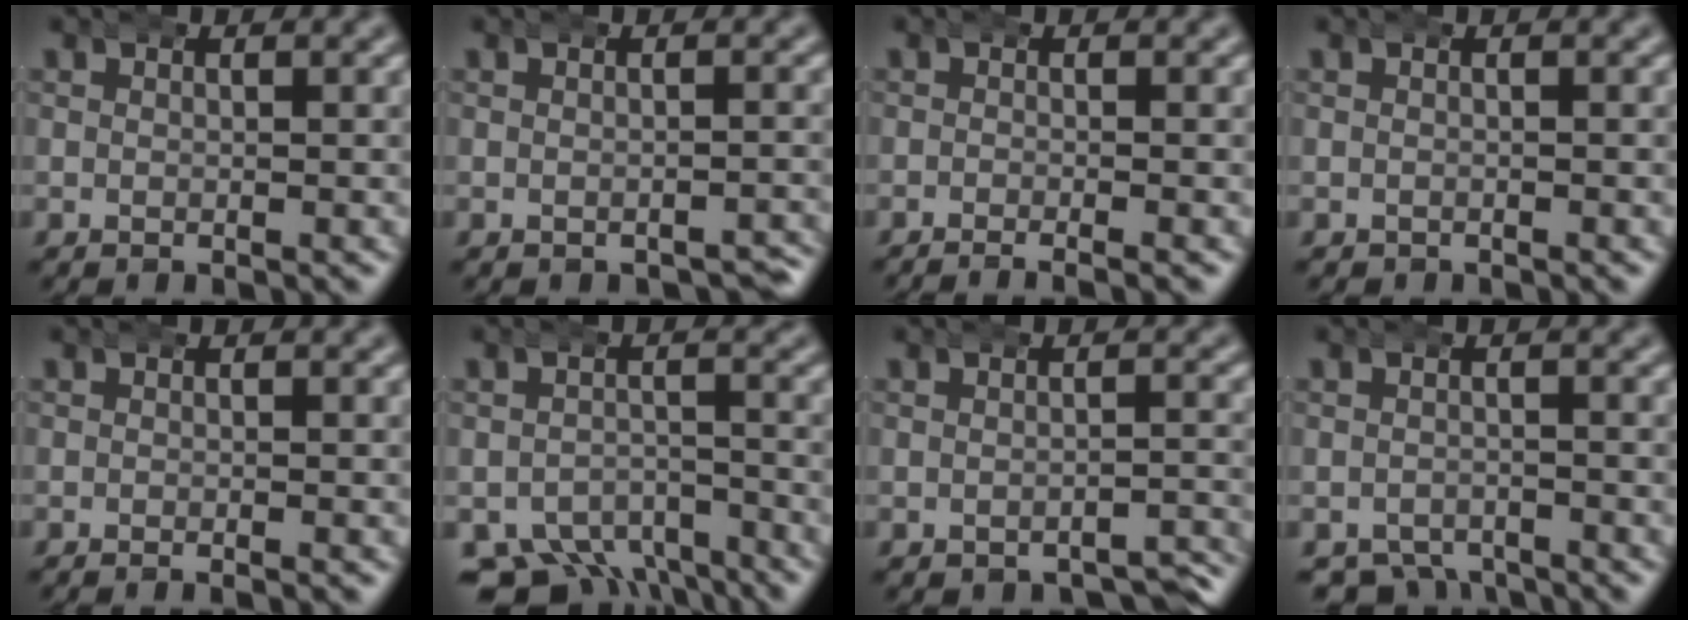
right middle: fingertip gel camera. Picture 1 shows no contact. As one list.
[{"total": 1.5, "force": [-1.3, 0.5, 0.3], "torque": [-0.001, 0.000, -0.020]}, {"total": 2.4, "force": [-2.3, 0.1, 0.8], "torque": [-0.005, -0.002, -0.040]}, {"total": 0.5, "force": [-0.4, 0.2, -0.2], "torque": [0.000, -0.007, 0.000]}, {"total": 0.8, "force": [-0.7, -0.1, 0.3], "torque": [-0.003, 0.000, -0.012]}, {"total": 7.7, "force": [-5.4, 4.7, 2.8], "torque": [-0.050, -0.040, -0.081]}, {"total": 2.8, "force": [-2.6, 0.8, 0.4], "torque": [-0.005, -0.004, -0.041]}, {"total": 4.8, "force": [-4.2, 2.1, 1.0], "torque": [-0.010, -0.023, -0.060]}]